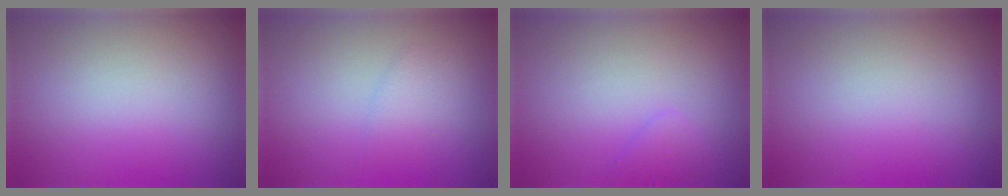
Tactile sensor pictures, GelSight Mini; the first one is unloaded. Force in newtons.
{"total": 1.2, "press": 1.2, "slide": 0.1}
{"total": 1.1, "press": 1.1, "slide": 0.0}
{"total": 0.0}